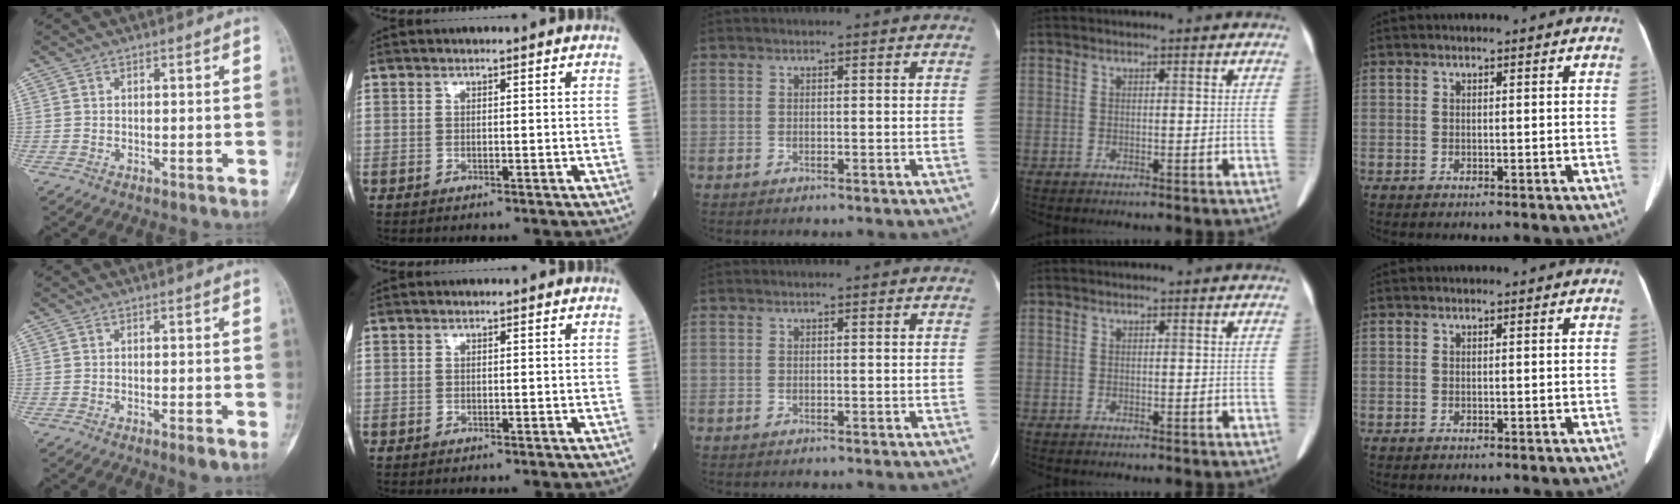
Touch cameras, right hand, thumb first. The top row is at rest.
{"thumb": {"total": 2.1, "force": [-1.0, 0.2, 1.8], "torque": [-0.029, -0.004, -0.016]}}